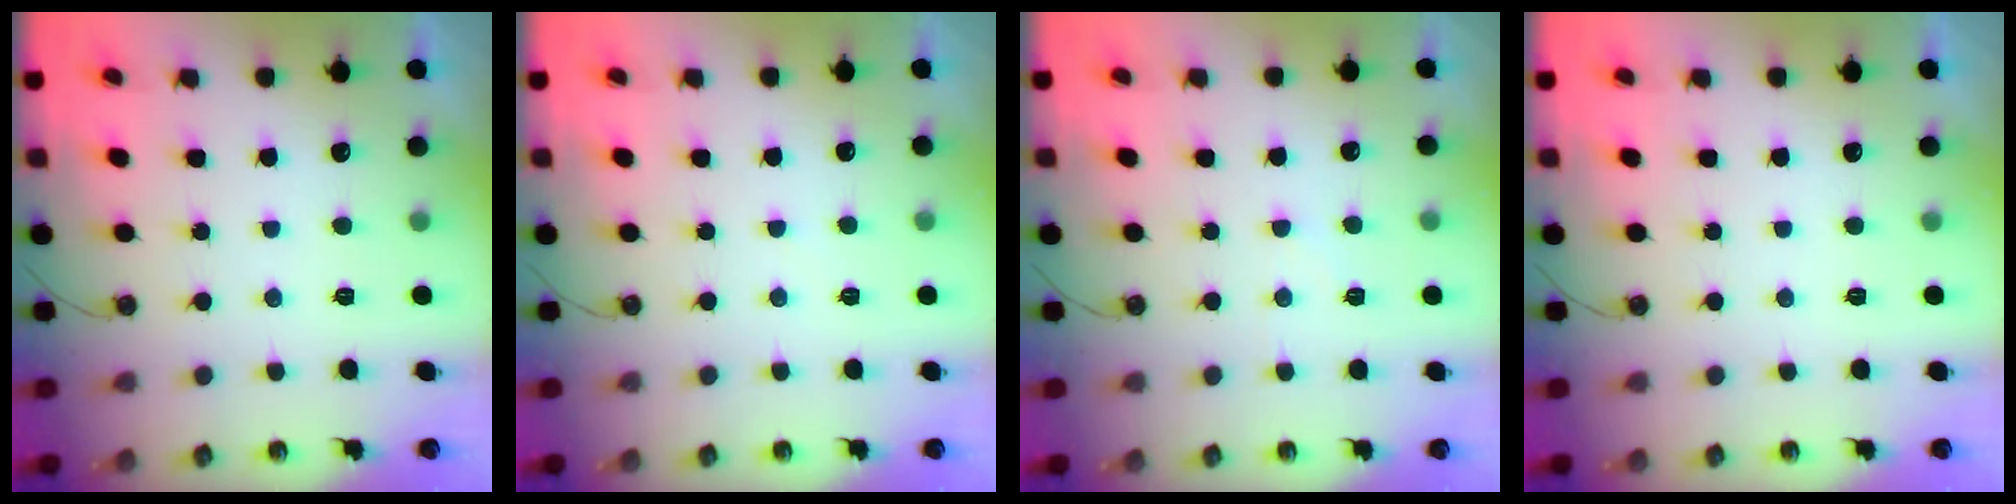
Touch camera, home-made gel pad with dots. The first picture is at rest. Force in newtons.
{"total": 2.4, "press": 2.3, "slide": 0.4}
{"total": 4.5, "press": 4.4, "slide": 0.8}
{"total": 0.0}